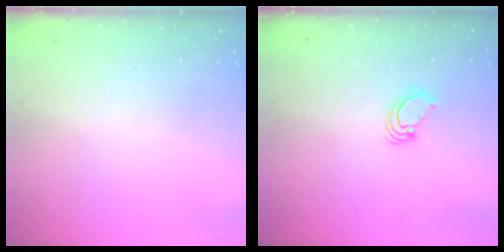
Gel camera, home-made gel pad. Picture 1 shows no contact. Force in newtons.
{"total": 3.6, "press": 3.6, "slide": 0.2}